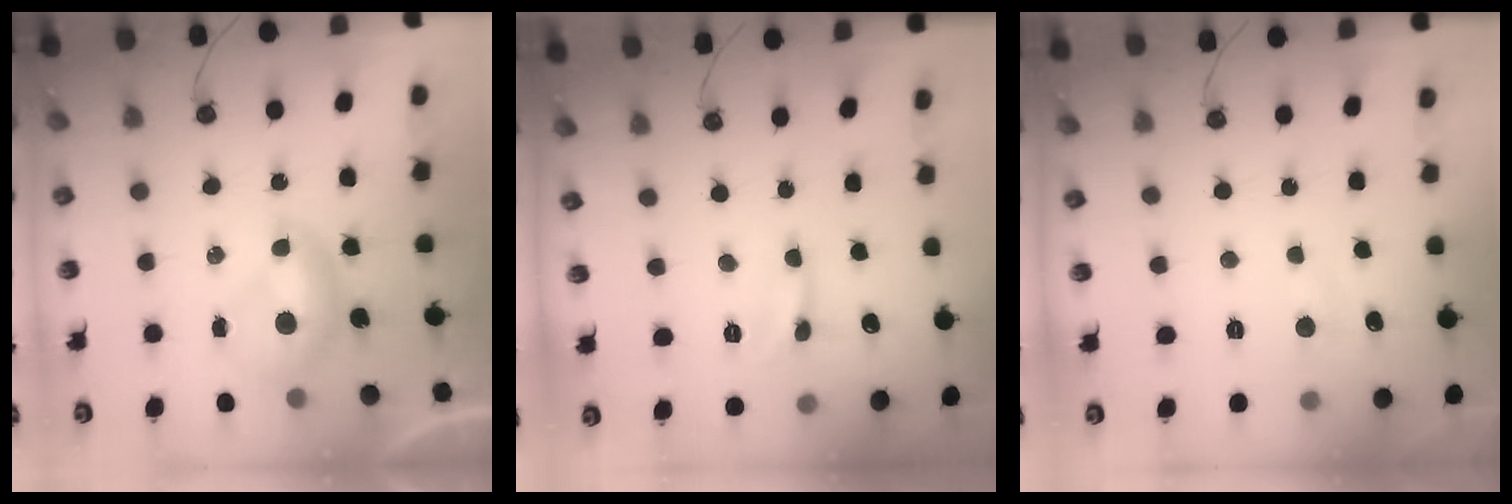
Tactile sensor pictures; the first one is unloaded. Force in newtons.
{"total": 0.0}
{"total": 1.1, "press": 0.8, "slide": 0.8}